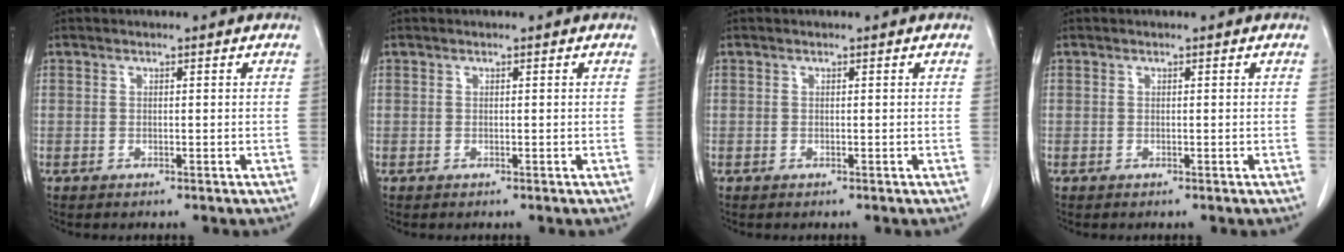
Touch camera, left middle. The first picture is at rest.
{"total": 0.0}
{"total": 0.0}
{"total": 0.0}